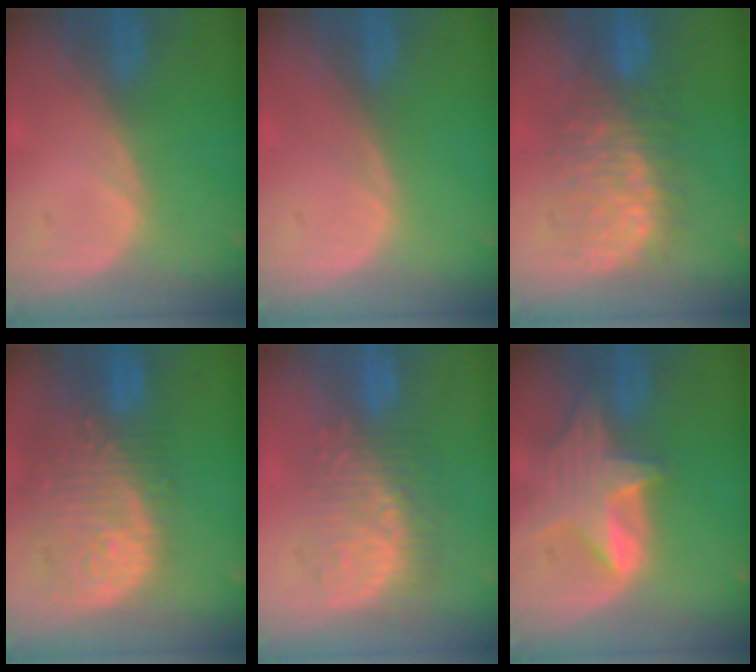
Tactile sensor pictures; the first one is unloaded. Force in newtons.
{"total": 0.0}
{"total": 8.8, "press": 8.8, "slide": 0.6}
{"total": 13.5, "press": 11.4, "slide": 7.3}
{"total": 10.0, "press": 8.7, "slide": 4.9}
{"total": 7.4, "press": 6.9, "slide": 2.5}